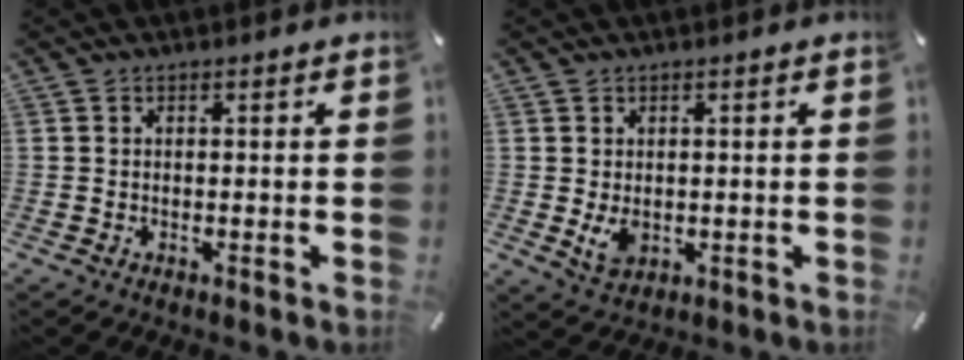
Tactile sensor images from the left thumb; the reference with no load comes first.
{"total": 4.2, "force": [-0.4, 3.0, 2.9], "torque": [-0.064, -0.005, -0.010]}